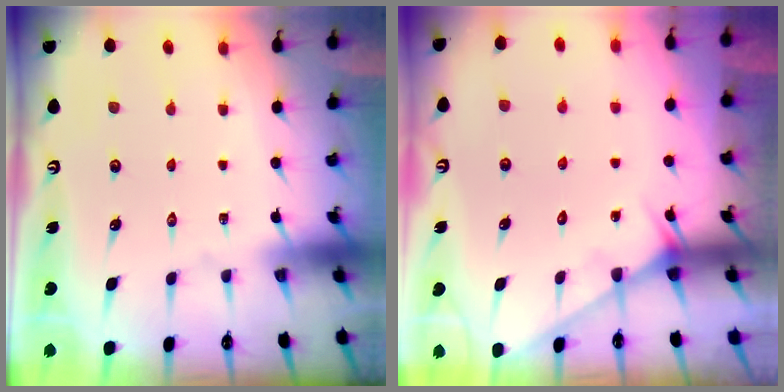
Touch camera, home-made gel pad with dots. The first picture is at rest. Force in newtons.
{"total": 4.5, "press": 4.5, "slide": 0.3}